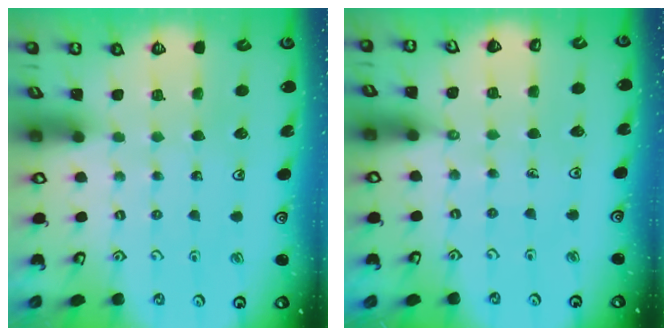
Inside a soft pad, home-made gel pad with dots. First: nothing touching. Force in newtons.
{"total": 2.7, "press": 2.7, "slide": 0.5}